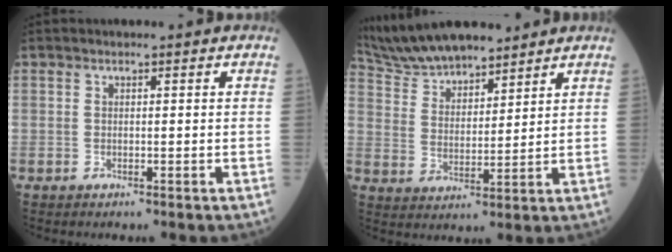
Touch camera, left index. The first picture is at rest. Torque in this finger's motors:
{"motor_torque": [0.65, -0.65, 0.28, 0.05]}